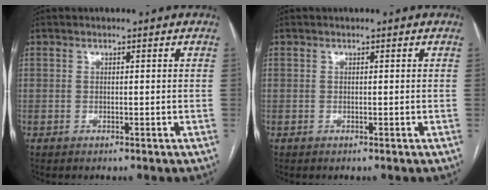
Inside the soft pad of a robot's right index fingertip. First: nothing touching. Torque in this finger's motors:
{"motor_torque": [0.00, 0.00, 0.00, 0.00]}